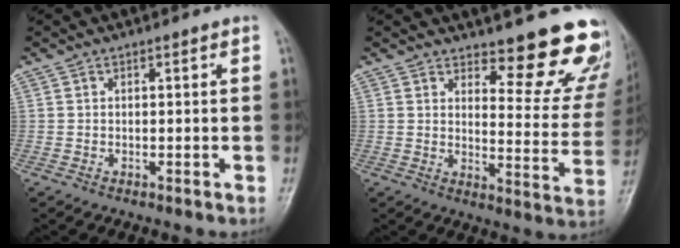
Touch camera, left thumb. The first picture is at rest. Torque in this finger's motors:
{"motor_torque": [0.36, 0.07, 0.08, 0.01, 0.16]}